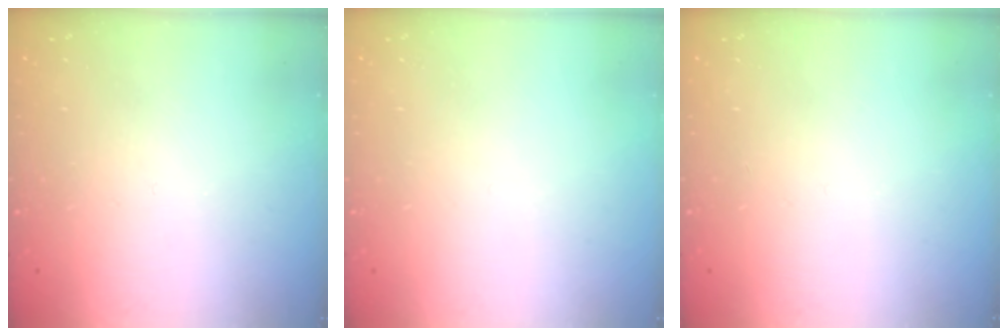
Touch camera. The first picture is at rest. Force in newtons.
{"total": 0.0}
{"total": 0.0}